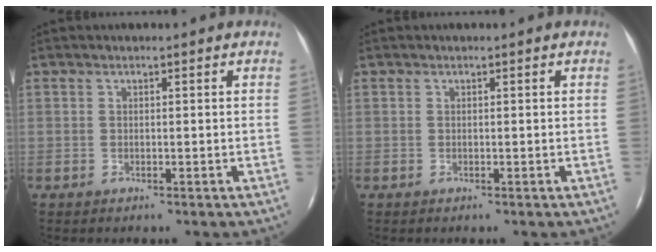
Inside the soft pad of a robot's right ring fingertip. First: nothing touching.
{"total": 0.0}